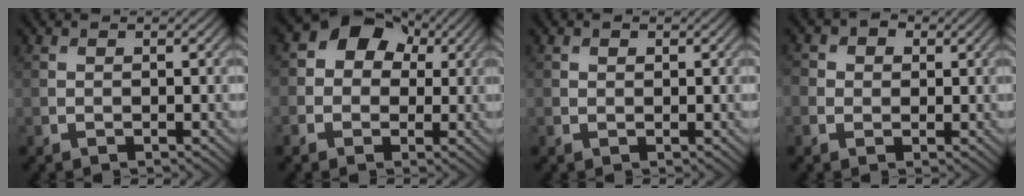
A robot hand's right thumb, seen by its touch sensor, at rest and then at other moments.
{"total": 6.9, "force": [1.5, 5.7, 3.6], "torque": [-0.056, 0.012, -0.002]}
{"total": 0.7, "force": [0.4, 0.5, 0.2], "torque": [-0.004, -0.003, 0.006]}
{"total": 3.7, "force": [0.9, 3.2, 1.6], "torque": [-0.037, 0.006, -0.003]}